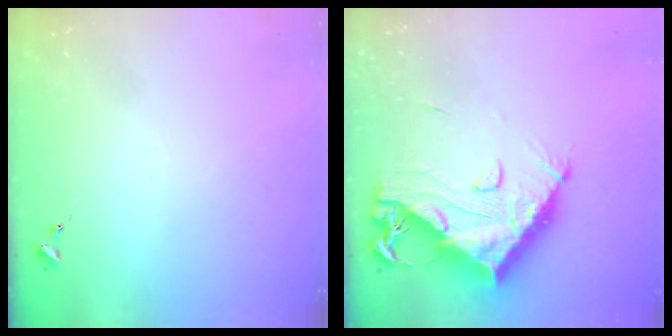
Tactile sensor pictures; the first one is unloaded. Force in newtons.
{"total": 15.8, "press": 15.7, "slide": 1.7}